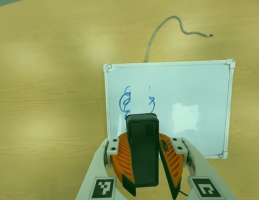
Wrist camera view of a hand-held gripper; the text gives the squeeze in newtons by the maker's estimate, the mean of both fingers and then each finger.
{"total": 9.9, "left": 10.6, "right": 9.2}